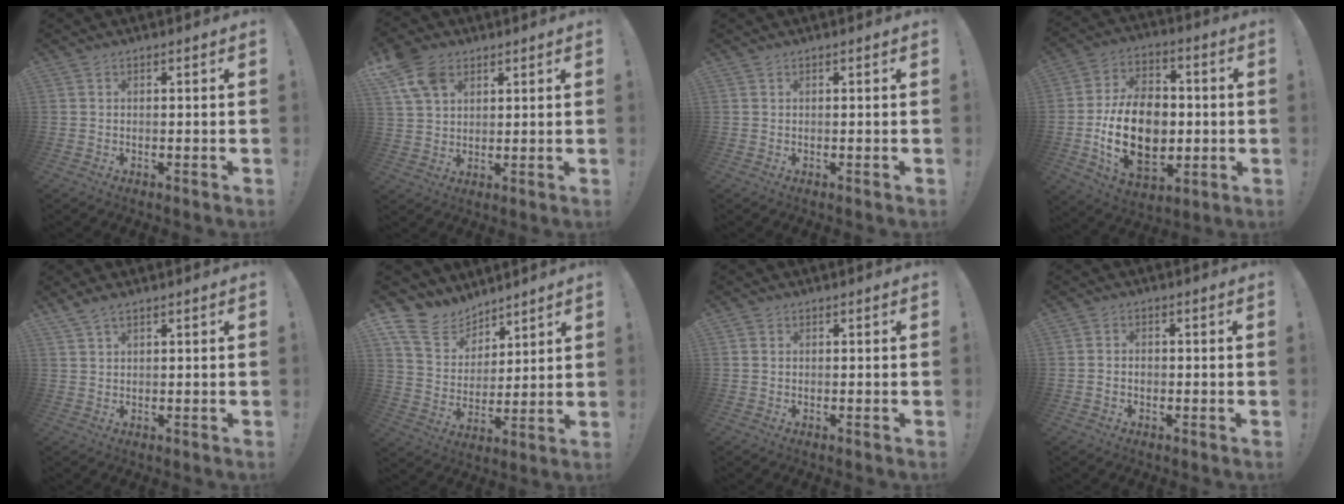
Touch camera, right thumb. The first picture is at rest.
{"total": 10.1, "force": [5.3, 6.8, 5.2], "torque": [-0.098, -0.015, 0.104]}
{"total": 0.0}
{"total": 21.4, "force": [-2.6, 14.9, 15.1], "torque": [-0.270, 0.007, -0.035]}
{"total": 3.0, "force": [2.3, 0.9, 1.8], "torque": [-0.042, -0.004, 0.044]}
{"total": 12.0, "force": [9.5, 6.9, 2.8], "torque": [-0.071, -0.077, 0.183]}
{"total": 0.8, "force": [0.0, 0.8, 0.1], "torque": [-0.007, 0.005, 0.002]}
{"total": 1.8, "force": [-1.0, 1.2, 0.8], "torque": [-0.004, 0.004, -0.020]}